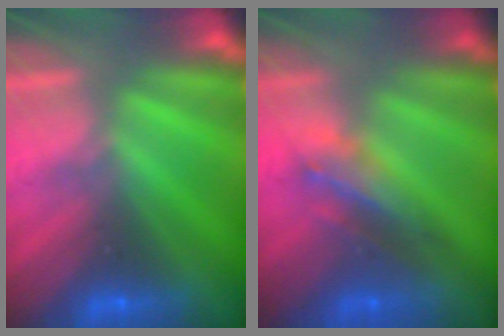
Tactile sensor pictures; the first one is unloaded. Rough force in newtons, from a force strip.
{"total": 2.7}